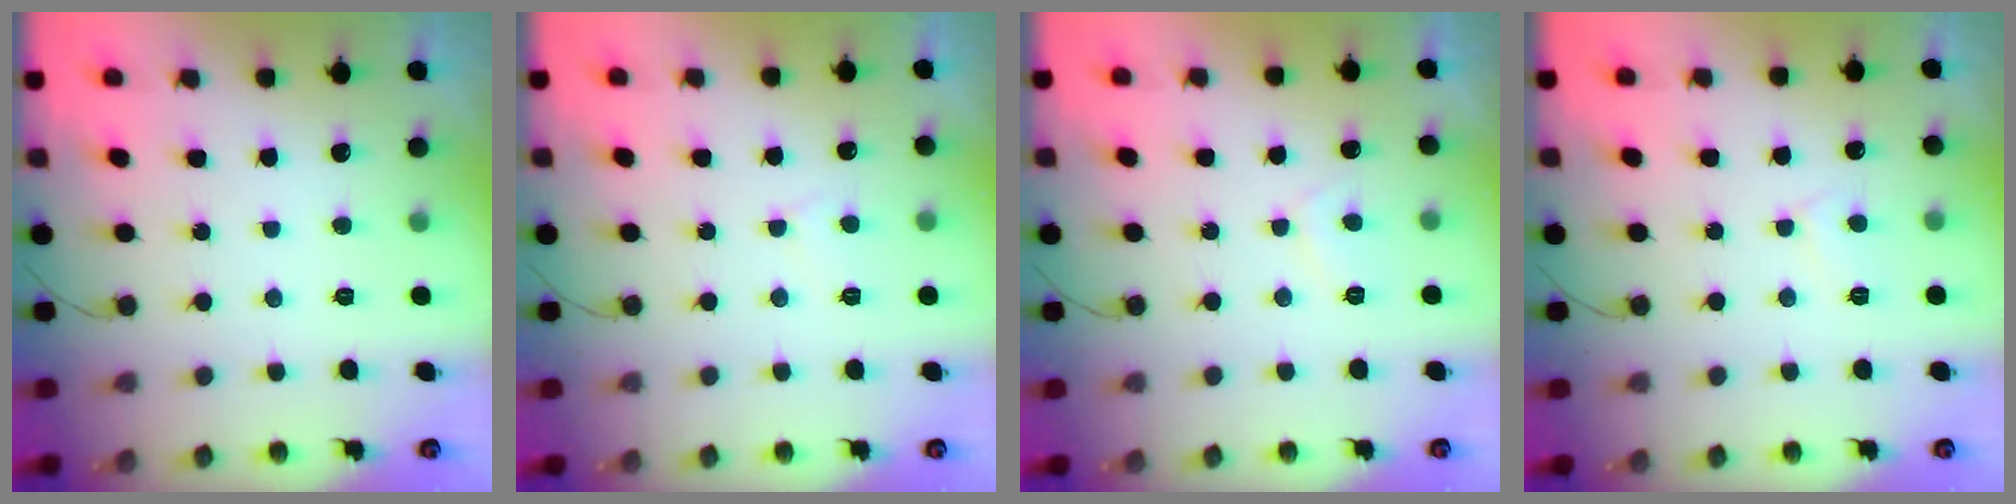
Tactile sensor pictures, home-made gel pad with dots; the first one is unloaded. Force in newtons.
{"total": 2.8, "press": 2.8, "slide": 0.3}
{"total": 2.3, "press": 2.2, "slide": 0.8}
{"total": 2.9, "press": 2.9, "slide": 0.3}